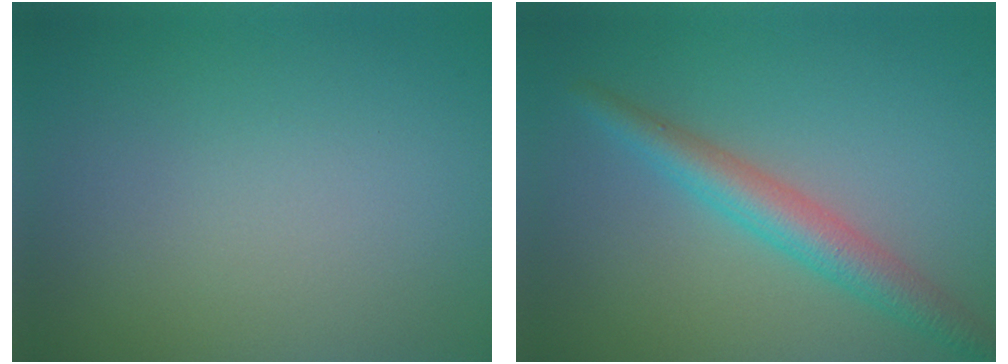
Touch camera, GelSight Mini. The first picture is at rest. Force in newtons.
{"total": 4.0, "press": 4.0, "slide": 0.0}